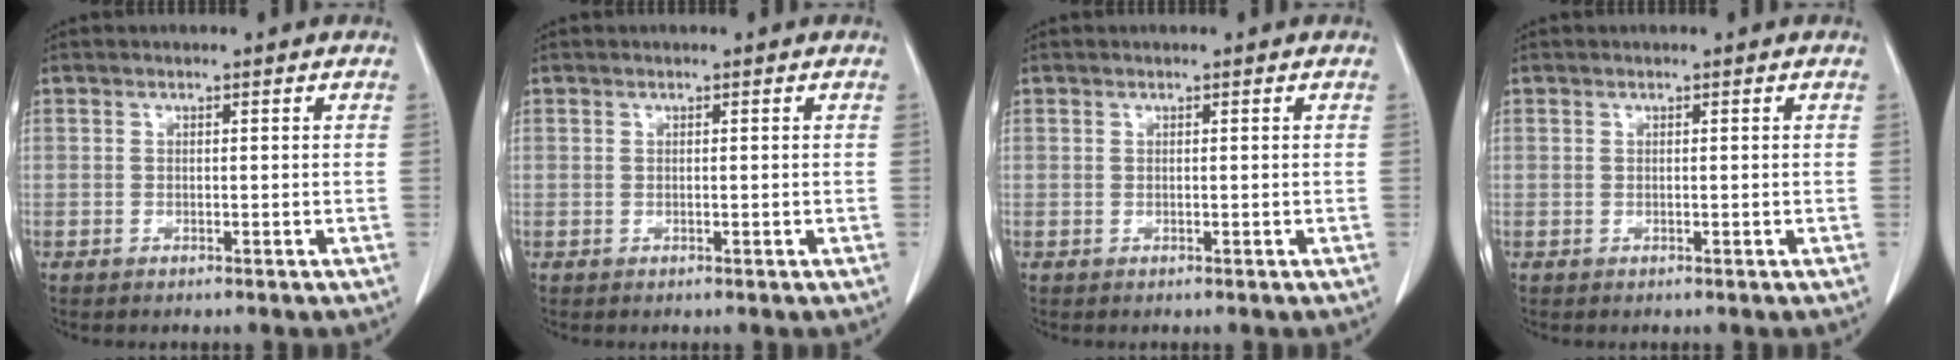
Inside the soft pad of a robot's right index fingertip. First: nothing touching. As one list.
[{"total": 0.0}, {"total": 0.0}, {"total": 0.0}]